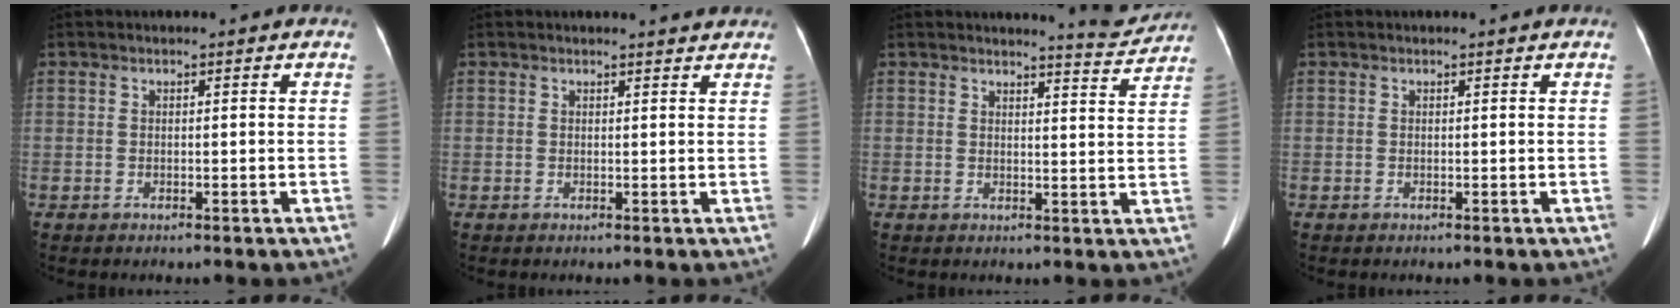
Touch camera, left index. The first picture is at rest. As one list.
[{"total": 2.1, "force": [2.1, 0.0, 0.2], "torque": [-0.009, -0.001, 0.019]}, {"total": 4.7, "force": [4.7, -0.4, 0.1], "torque": [-0.014, -0.026, 0.051]}, {"total": 0.0}]